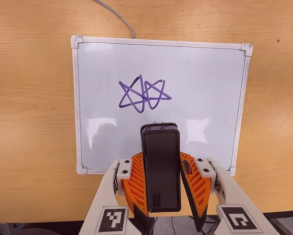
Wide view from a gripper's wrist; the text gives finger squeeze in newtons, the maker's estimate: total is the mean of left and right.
{"total": 6.2, "left": 5.4, "right": 7.0}